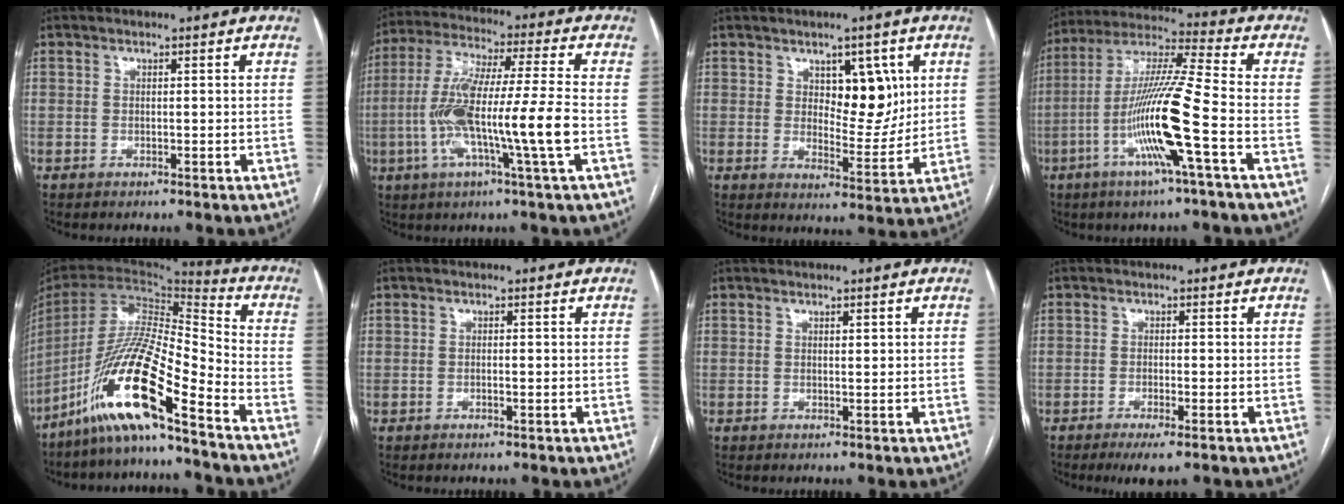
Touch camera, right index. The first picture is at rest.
{"total": 14.9, "force": [-3.2, -0.3, 14.6], "torque": [-0.286, 0.004, -0.066]}
{"total": 7.8, "force": [3.0, 3.9, 6.0], "torque": [-0.080, 0.005, 0.054]}
{"total": 14.9, "force": [-4.8, -1.0, 14.1], "torque": [-0.280, -0.004, -0.096]}
{"total": 16.8, "force": [-10.9, 1.0, 12.8], "torque": [-0.259, -0.017, -0.205]}
{"total": 0.5, "force": [-0.1, 0.1, 0.5], "torque": [-0.009, 0.001, 0.000]}
{"total": 0.7, "force": [0.5, 0.3, 0.5], "torque": [-0.008, -0.001, 0.008]}
{"total": 3.4, "force": [-2.0, 0.4, 2.8], "torque": [-0.048, -0.008, -0.030]}